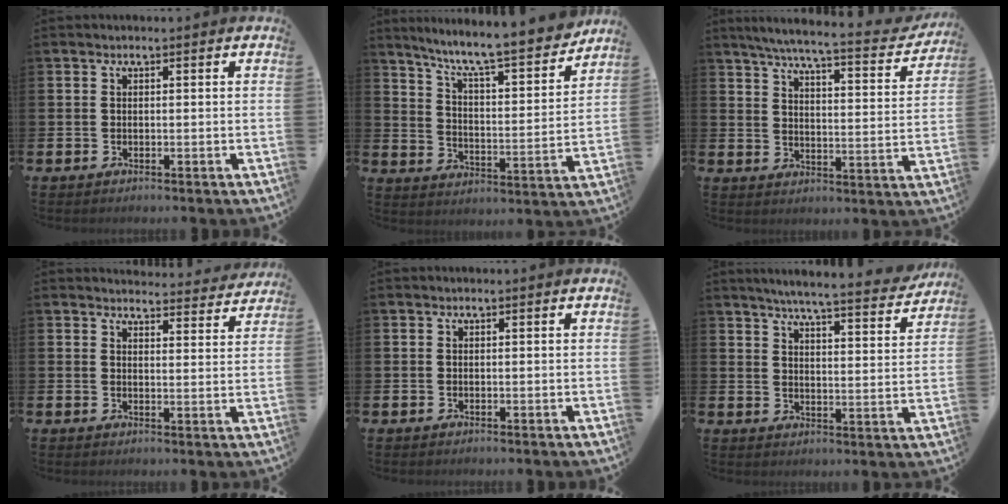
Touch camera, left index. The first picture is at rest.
{"total": 9.1, "force": [8.2, 0.6, 3.9], "torque": [-0.101, -0.064, 0.135]}
{"total": 6.0, "force": [5.4, 0.4, 2.6], "torque": [-0.058, -0.050, 0.082]}
{"total": 3.9, "force": [3.9, 0.3, 0.1], "torque": [0.003, -0.032, 0.068]}
{"total": 0.0}
{"total": 6.1, "force": [5.8, -0.1, 2.0], "torque": [-0.043, -0.044, 0.095]}